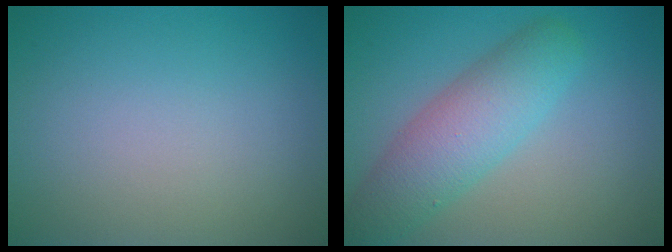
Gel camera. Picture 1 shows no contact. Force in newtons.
{"total": 5.7, "press": 5.7, "slide": 0.2}